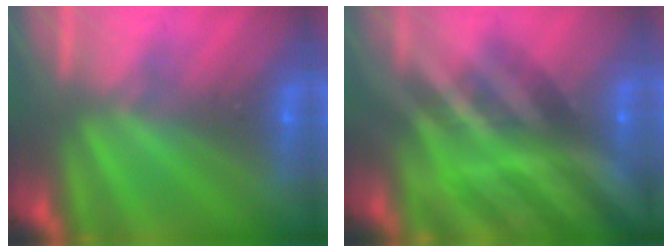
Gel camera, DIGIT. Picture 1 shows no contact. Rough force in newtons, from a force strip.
{"total": 7.8}